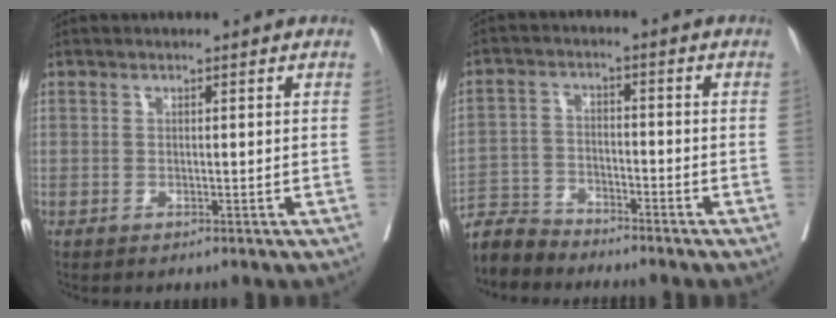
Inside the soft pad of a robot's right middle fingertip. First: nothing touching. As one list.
[{"total": 5.3, "force": [-5.2, 0.8, -0.7], "torque": [0.015, -0.001, -0.100]}]